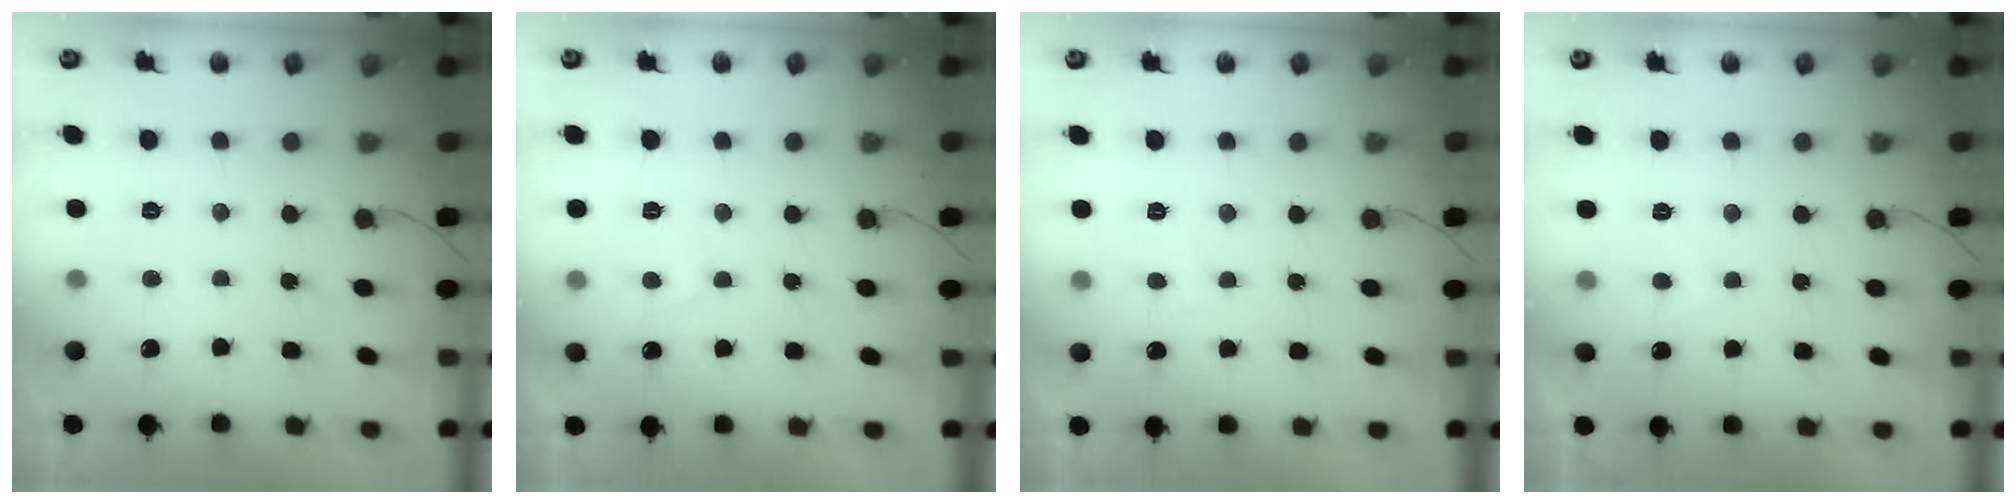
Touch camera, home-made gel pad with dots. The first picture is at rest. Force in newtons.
{"total": 3.0, "press": 2.9, "slide": 0.7}
{"total": 2.0, "press": 1.9, "slide": 0.6}
{"total": 1.5, "press": 1.3, "slide": 0.7}